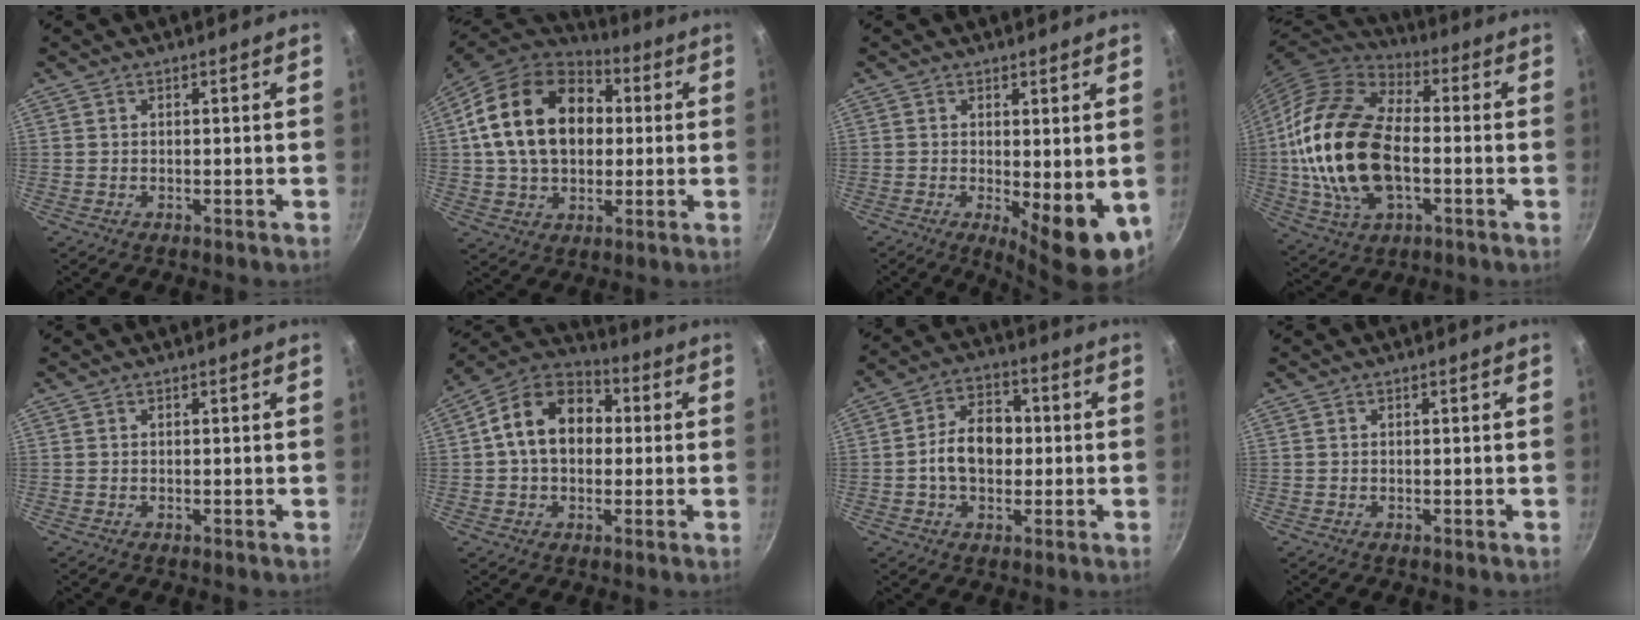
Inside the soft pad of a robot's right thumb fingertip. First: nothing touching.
{"total": 21.2, "force": [3.6, 15.1, 14.4], "torque": [-0.226, 0.022, 0.054]}
{"total": 8.6, "force": [-1.0, 3.0, 8.1], "torque": [-0.094, -0.008, -0.002]}
{"total": 23.2, "force": [-2.0, 13.7, 18.6], "torque": [-0.355, 0.022, -0.040]}
{"total": 0.0}
{"total": 14.5, "force": [1.5, 10.6, 9.8], "torque": [-0.129, 0.032, 0.004]}
{"total": 10.2, "force": [-0.4, 7.2, 7.3], "torque": [-0.089, 0.024, -0.018]}
{"total": 0.0}